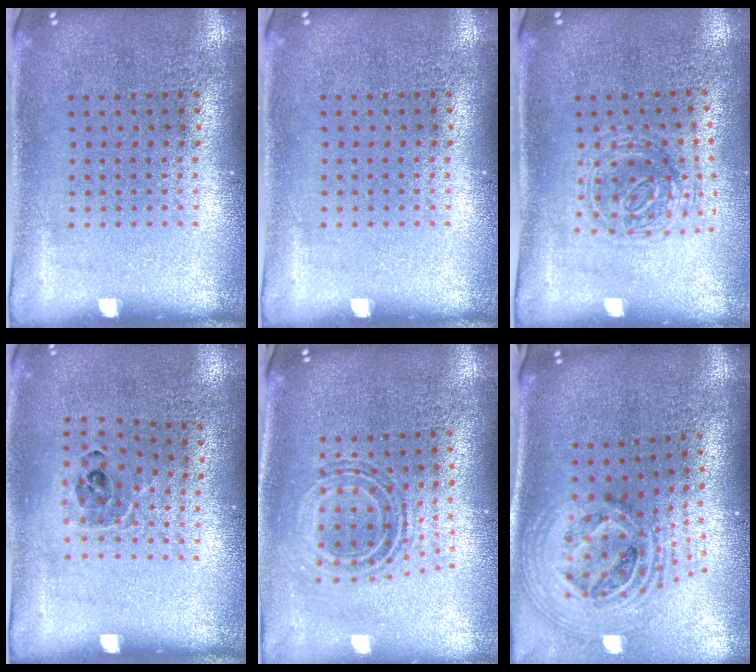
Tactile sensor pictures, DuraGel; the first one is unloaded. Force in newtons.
{"total": 0.0}
{"total": 1.0, "press": 0.9, "slide": 0.3}
{"total": 0.8, "press": 0.8, "slide": 0.2}
{"total": 0.7, "press": 0.7, "slide": 0.2}
{"total": 2.8, "press": 1.9, "slide": 2.0}